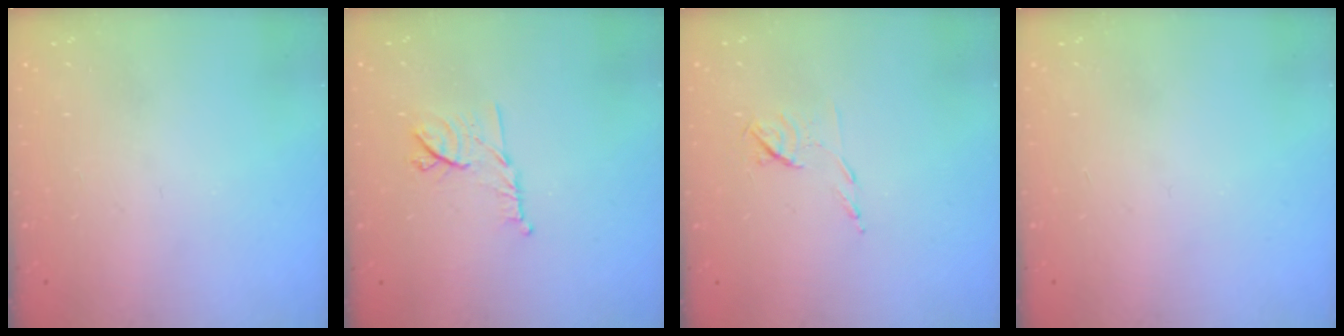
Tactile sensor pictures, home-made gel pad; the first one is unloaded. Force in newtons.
{"total": 9.7, "press": 9.7, "slide": 0.6}
{"total": 6.4, "press": 6.3, "slide": 0.9}
{"total": 0.0}